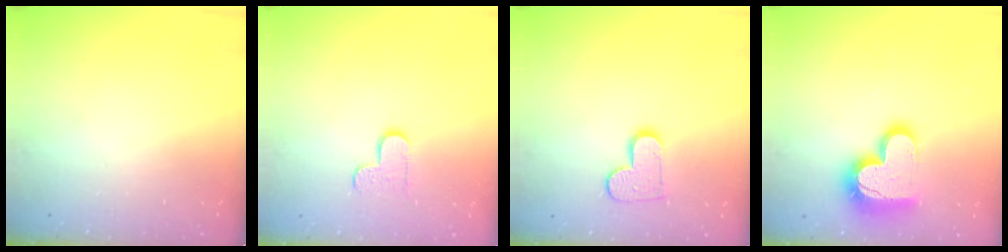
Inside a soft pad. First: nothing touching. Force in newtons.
{"total": 5.3, "press": 5.3, "slide": 0.3}
{"total": 9.7, "press": 9.7, "slide": 0.5}
{"total": 17.7, "press": 17.7, "slide": 1.5}